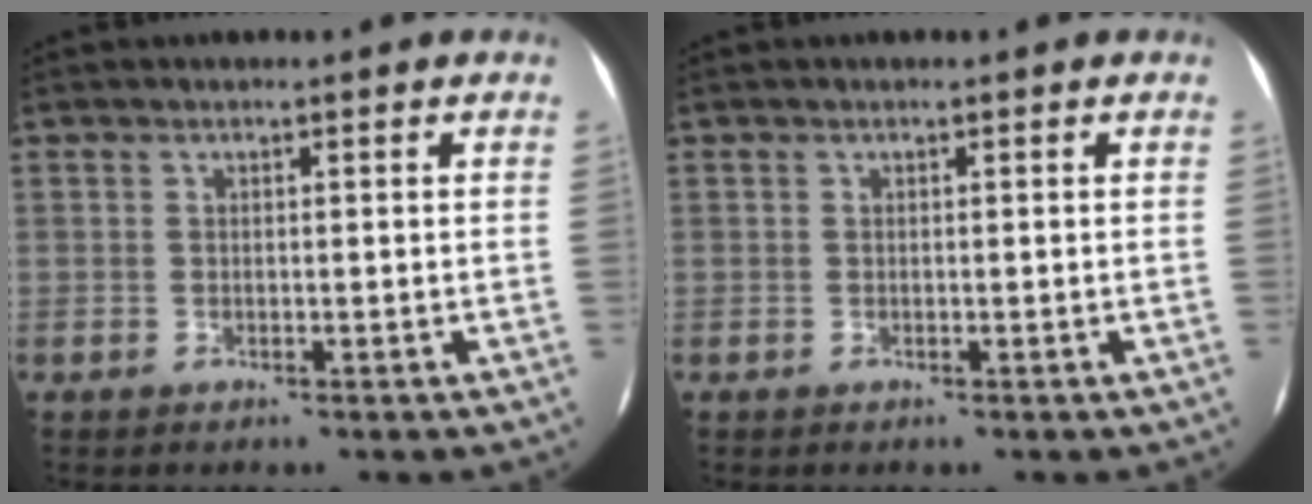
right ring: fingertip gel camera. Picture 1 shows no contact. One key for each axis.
{"total": 0.0}